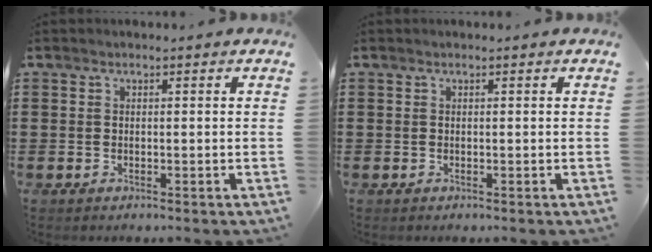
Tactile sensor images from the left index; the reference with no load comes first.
{"total": 0.0}